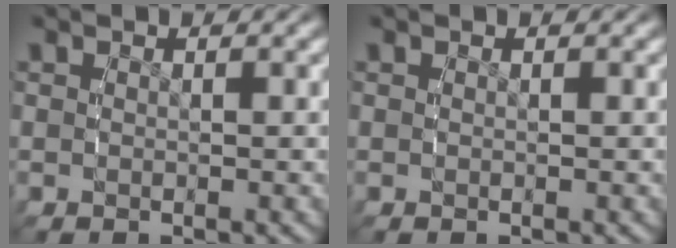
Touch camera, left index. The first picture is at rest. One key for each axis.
{"total": 0.0}